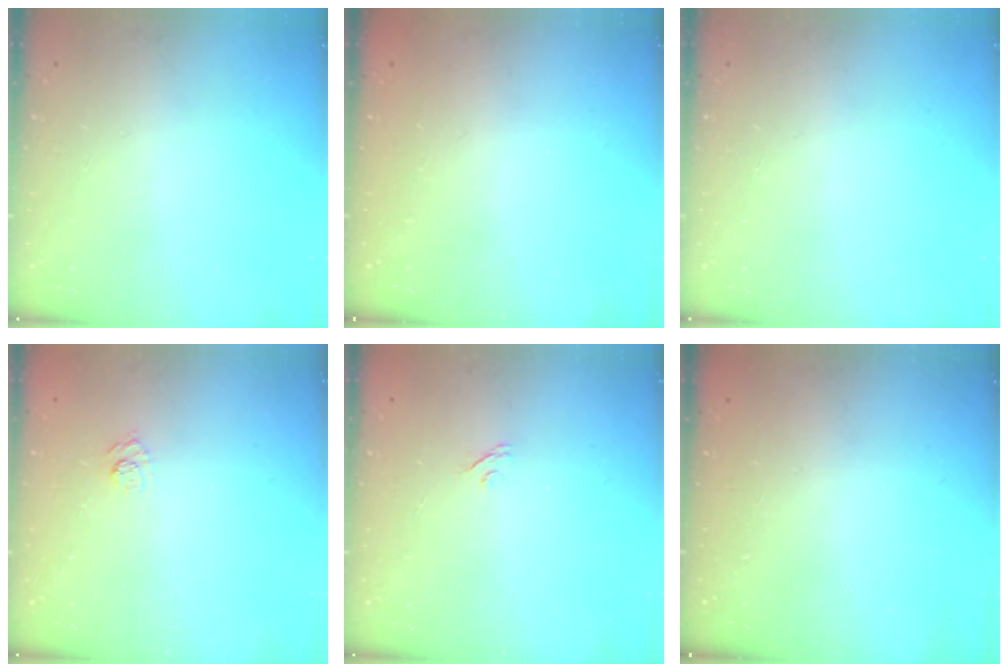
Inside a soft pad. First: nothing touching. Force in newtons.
{"total": 2.2, "press": 2.1, "slide": 0.7}
{"total": 0.0}
{"total": 3.9, "press": 3.6, "slide": 1.4}
{"total": 2.2, "press": 1.9, "slide": 1.1}
{"total": 2.4, "press": 2.2, "slide": 0.8}